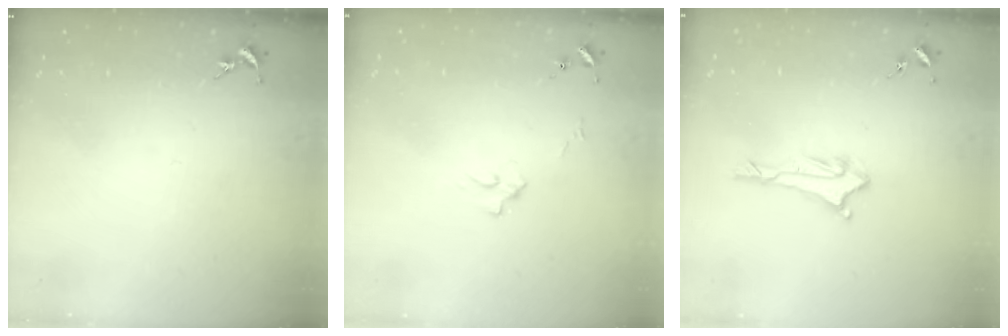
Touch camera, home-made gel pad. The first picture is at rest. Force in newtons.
{"total": 2.7, "press": 2.7, "slide": 0.3}
{"total": 1.7, "press": 1.6, "slide": 0.6}